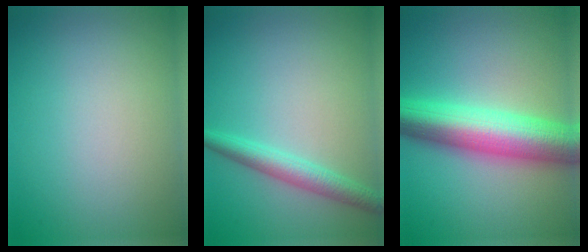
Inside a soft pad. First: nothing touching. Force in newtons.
{"total": 2.8, "press": 2.8, "slide": 0.1}
{"total": 9.5, "press": 9.5, "slide": 0.2}